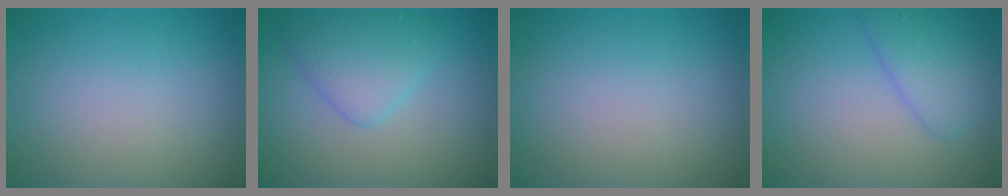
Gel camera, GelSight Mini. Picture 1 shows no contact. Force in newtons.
{"total": 3.1, "press": 3.1, "slide": 0.0}
{"total": 0.0}
{"total": 3.0, "press": 3.0, "slide": 0.1}